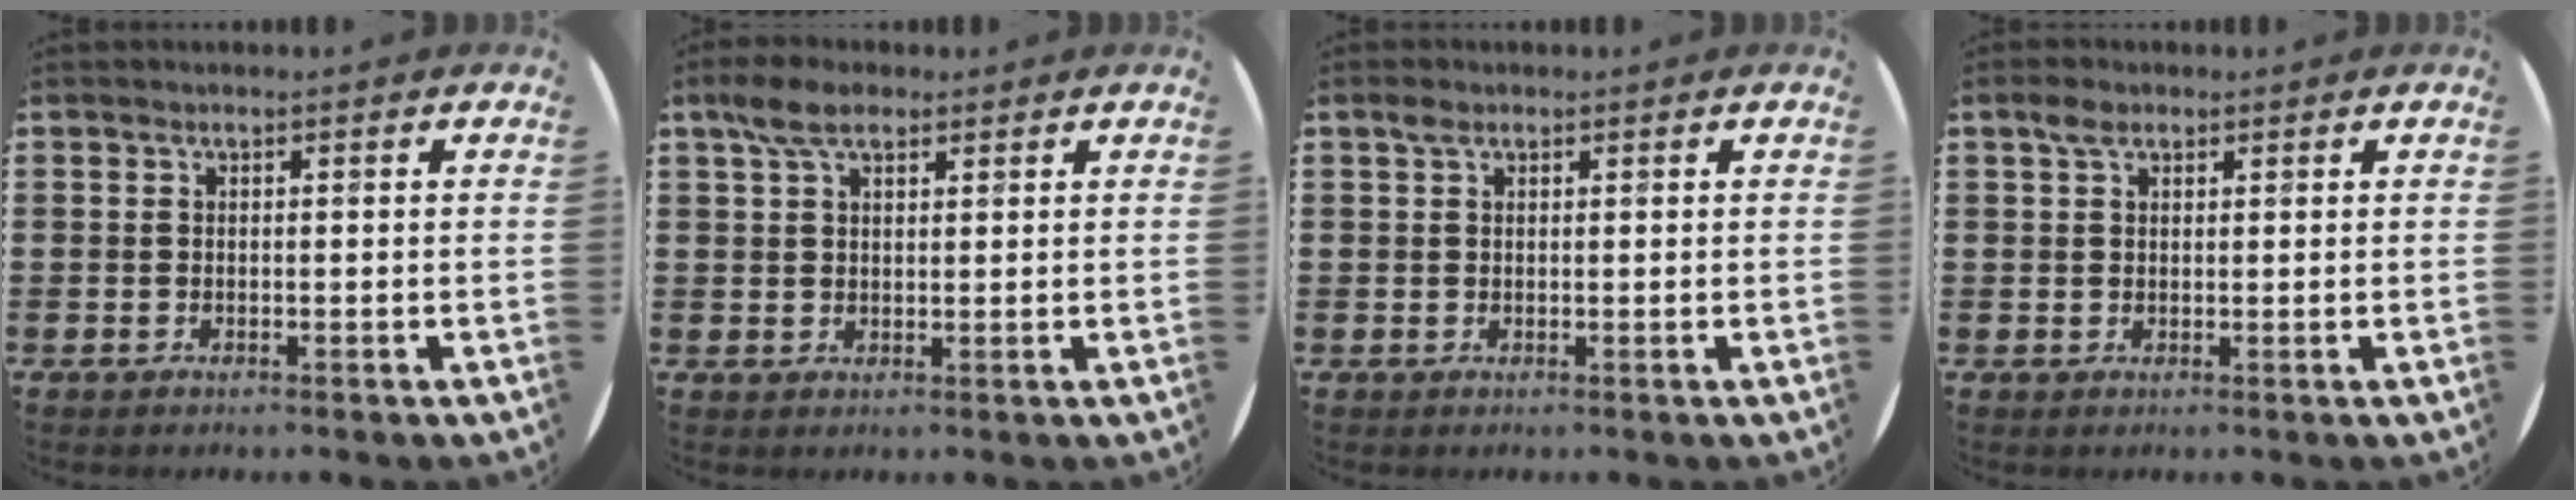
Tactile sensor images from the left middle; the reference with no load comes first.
{"total": 4.6, "force": [3.2, 2.2, 2.5], "torque": [-0.048, 0.005, 0.057]}
{"total": 1.1, "force": [0.7, 0.7, 0.5], "torque": [-0.004, 0.002, 0.011]}
{"total": 2.1, "force": [1.4, 1.2, 1.1], "torque": [-0.016, 0.003, 0.024]}